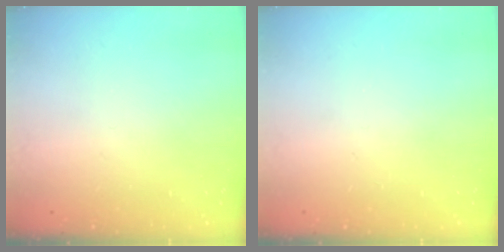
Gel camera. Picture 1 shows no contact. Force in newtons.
{"total": 0.0}